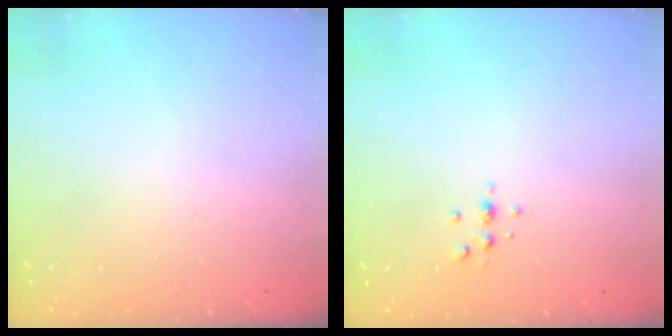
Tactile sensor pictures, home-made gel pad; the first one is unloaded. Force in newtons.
{"total": 3.7, "press": 3.3, "slide": 1.6}